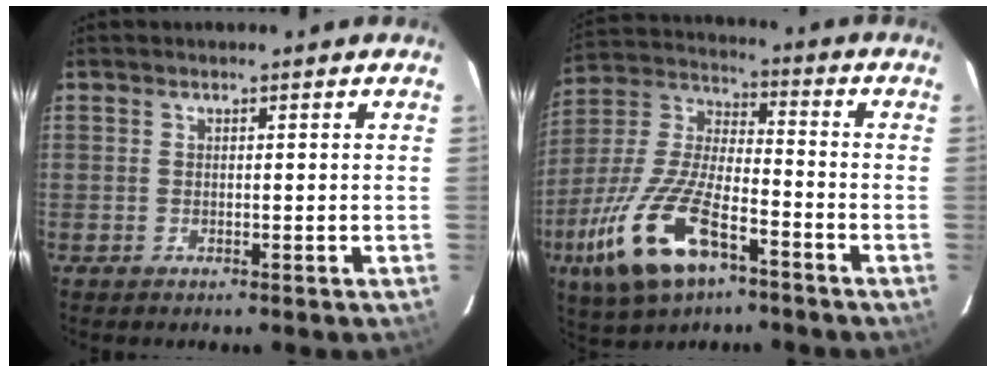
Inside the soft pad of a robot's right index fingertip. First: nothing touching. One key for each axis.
{"total": 18.9, "fx": -9.6, "fy": 7.3, "fz": 14.5, "tx": -0.320, "ty": -0.025, "tz": -0.181}